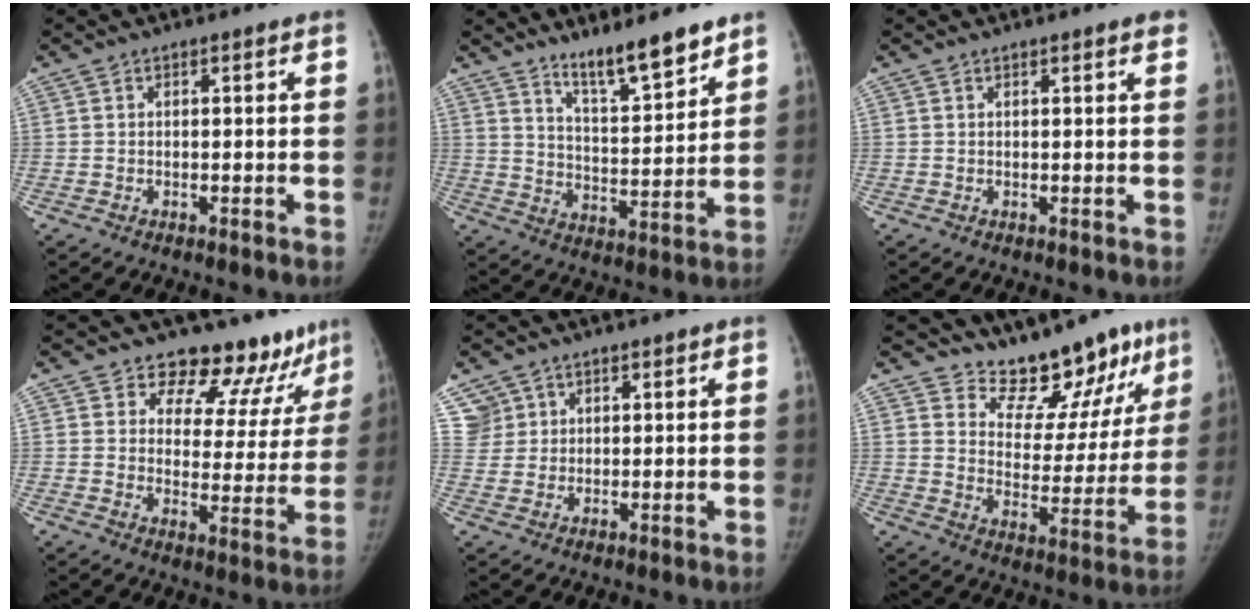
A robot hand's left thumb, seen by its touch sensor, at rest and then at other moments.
{"total": 11.3, "force": [9.0, 1.9, 6.4], "torque": [-0.090, -0.069, 0.157]}
{"total": 1.6, "force": [1.1, 0.2, 1.2], "torque": [-0.012, -0.001, 0.012]}
{"total": 14.6, "force": [12.4, 6.5, 4.3], "torque": [0.007, -0.089, 0.149]}
{"total": 4.1, "force": [2.4, 3.3, -0.2], "torque": [0.038, -0.014, 0.041]}
{"total": 15.2, "force": [12.8, 6.4, 5.0], "torque": [-0.012, -0.100, 0.183]}